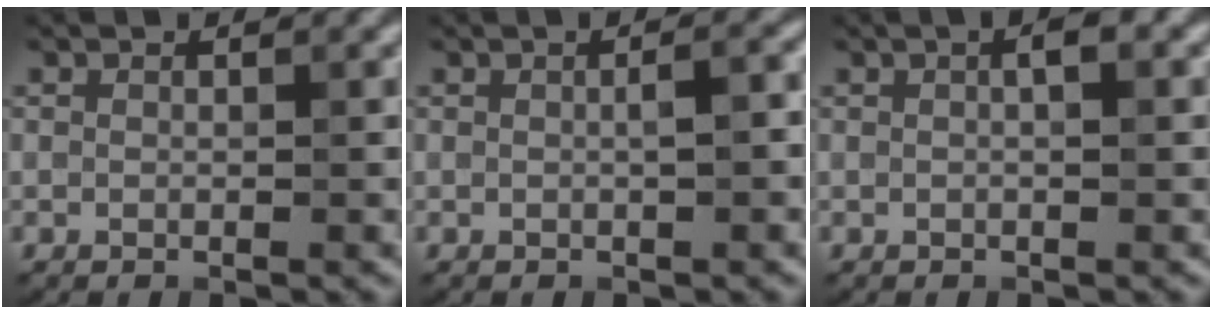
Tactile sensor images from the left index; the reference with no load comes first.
{"total": 1.9, "force": [0.0, 0.4, 1.8], "torque": [-0.027, 0.005, 0.001]}
{"total": 1.6, "force": [0.3, 0.3, 1.5], "torque": [-0.024, 0.004, 0.004]}